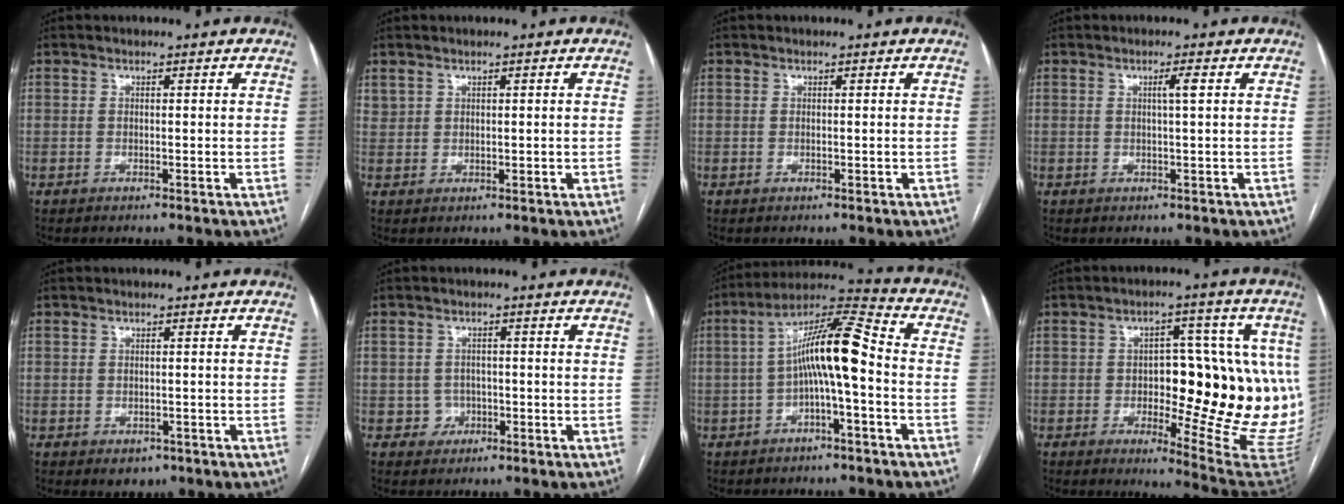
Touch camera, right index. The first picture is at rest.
{"total": 1.4, "force": [1.0, 1.0, 0.2], "torque": [0.002, 0.010, 0.021]}
{"total": 0.0}
{"total": 1.5, "force": [0.4, -0.3, 1.5], "torque": [-0.023, 0.004, 0.007]}
{"total": 2.5, "force": [-1.3, 1.9, 1.0], "torque": [-0.007, 0.002, -0.007]}
{"total": 3.3, "force": [-1.1, 3.1, -0.1], "torque": [0.017, 0.014, -0.015]}
{"total": 11.1, "force": [-1.1, 1.3, 11.0], "torque": [-0.194, 0.035, -0.023]}
{"total": 20.7, "force": [-0.5, 6.6, 19.7], "torque": [-0.191, 0.017, 0.010]}